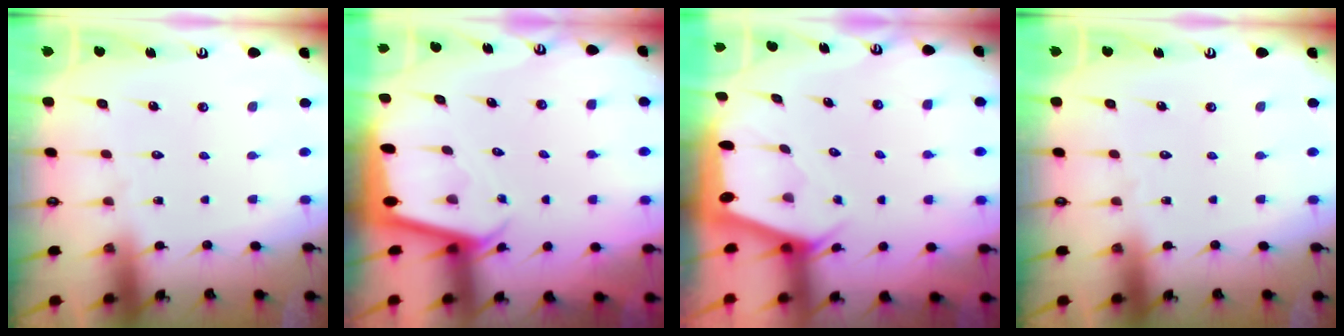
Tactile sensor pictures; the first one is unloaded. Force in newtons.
{"total": 2.0, "press": 2.0, "slide": 0.1}
{"total": 2.0, "press": 1.9, "slide": 0.3}
{"total": 0.0}